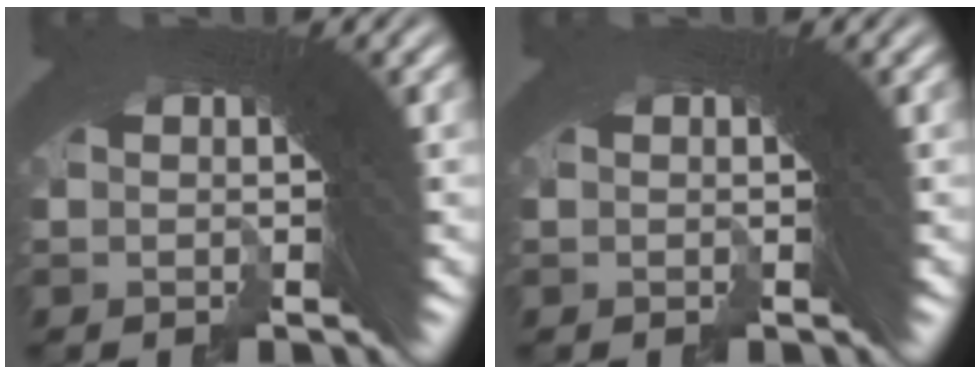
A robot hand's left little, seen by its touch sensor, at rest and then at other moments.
{"total": 0.0}